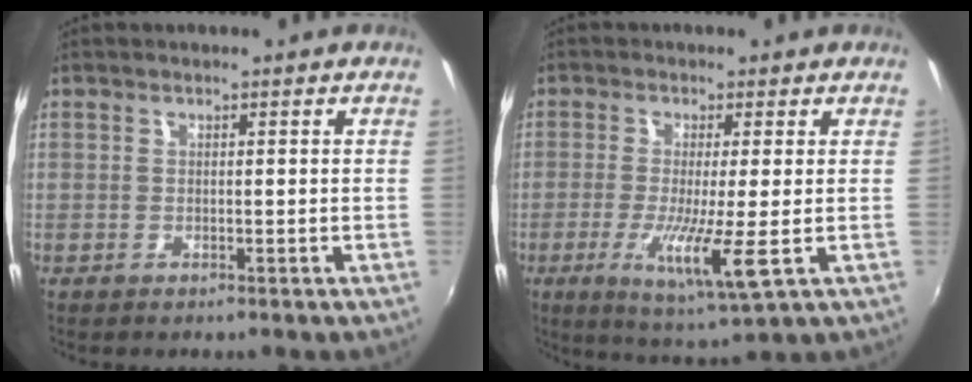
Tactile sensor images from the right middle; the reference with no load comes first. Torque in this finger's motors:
{"motor_torque": [1.70, -0.44, 0.56, 0.21]}